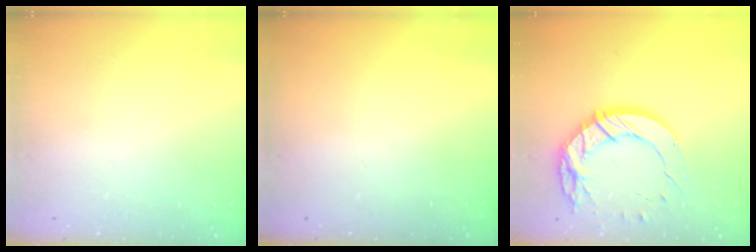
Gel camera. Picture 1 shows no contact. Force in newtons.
{"total": 0.0}
{"total": 16.8, "press": 16.8, "slide": 1.2}